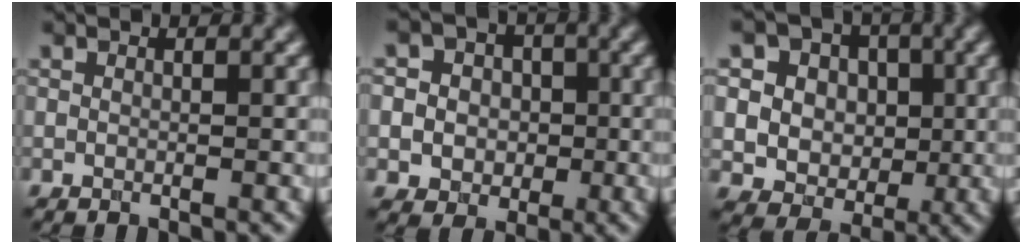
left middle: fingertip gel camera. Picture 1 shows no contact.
{"total": 6.8, "force": [0.9, 6.3, 2.4], "torque": [-0.044, 0.035, 0.001]}
{"total": 8.1, "force": [2.3, 7.1, 3.2], "torque": [-0.070, 0.014, 0.038]}